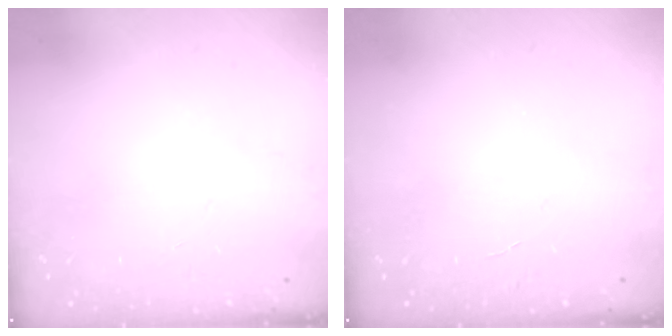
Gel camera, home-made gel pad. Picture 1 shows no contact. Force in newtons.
{"total": 3.6, "press": 3.6, "slide": 0.3}